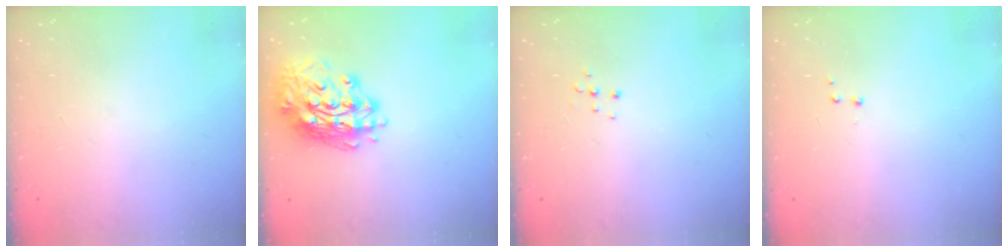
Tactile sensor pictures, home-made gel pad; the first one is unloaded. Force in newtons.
{"total": 15.7, "press": 15.7, "slide": 1.3}
{"total": 4.7, "press": 4.7, "slide": 0.4}
{"total": 2.9, "press": 2.8, "slide": 0.7}